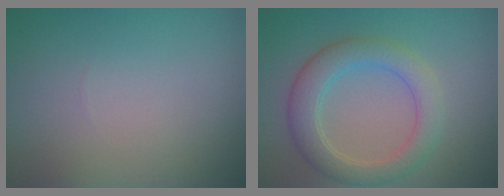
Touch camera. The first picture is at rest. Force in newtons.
{"total": 4.4, "press": 4.4, "slide": 0.1}